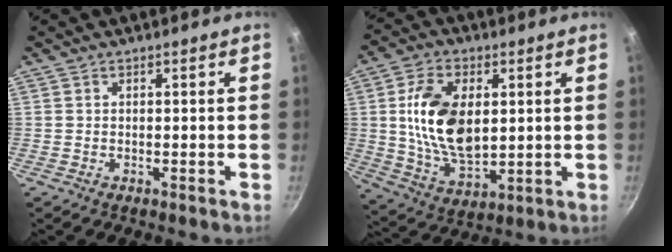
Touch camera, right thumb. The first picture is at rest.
{"total": 16.0, "force": [2.5, 9.4, 12.7], "torque": [-0.216, -0.010, 0.052]}